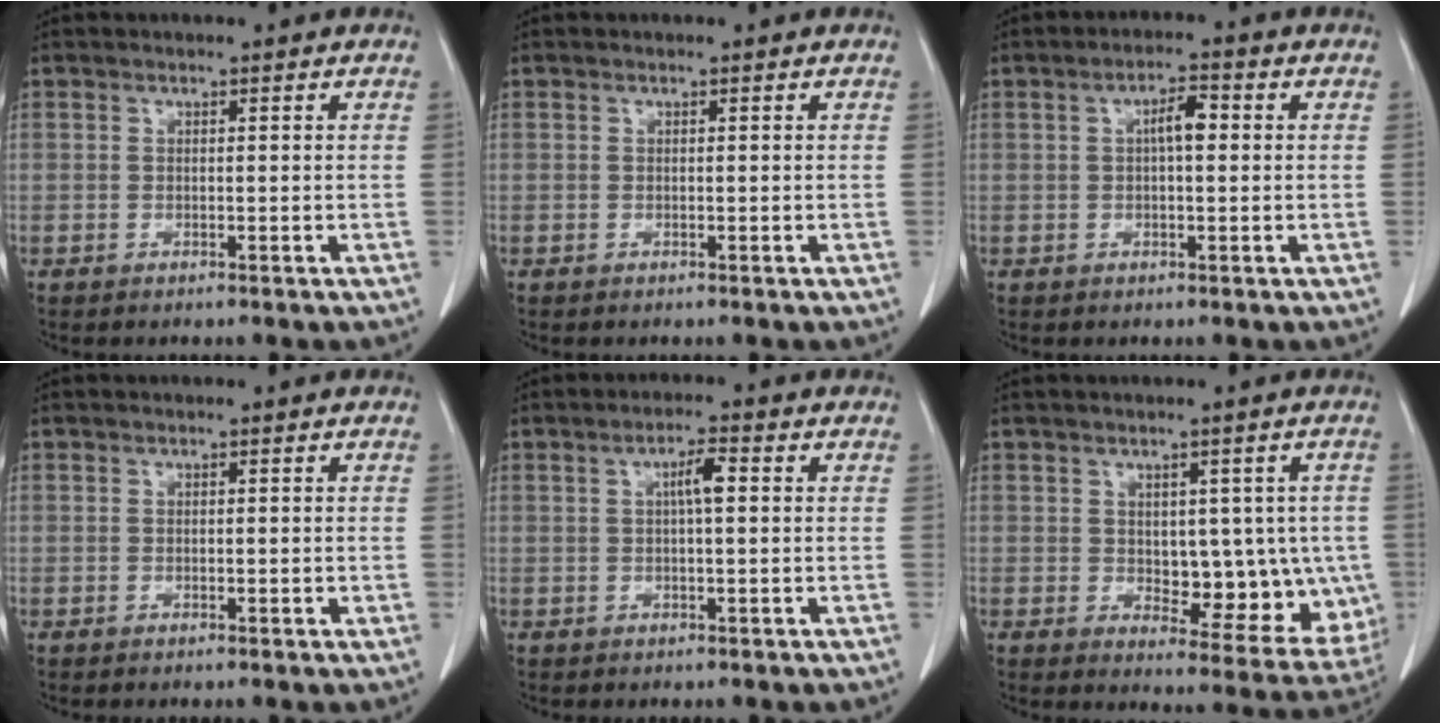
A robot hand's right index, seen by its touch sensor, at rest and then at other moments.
{"total": 0.0}
{"total": 3.5, "force": [0.5, 1.0, 3.3], "torque": [-0.056, 0.009, 0.006]}
{"total": 0.8, "force": [-0.1, 0.4, 0.7], "torque": [-0.010, -0.001, 0.000]}
{"total": 3.3, "force": [0.6, 0.4, 3.2], "torque": [-0.056, 0.007, 0.009]}
{"total": 11.5, "force": [-0.4, 6.1, 9.8], "torque": [-0.106, 0.004, 0.015]}